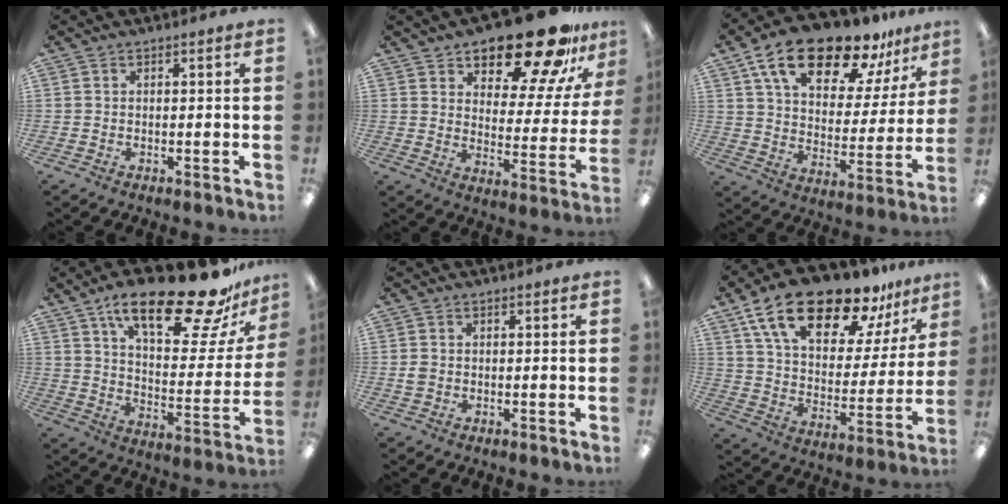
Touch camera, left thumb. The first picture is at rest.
{"total": 20.4, "force": [16.6, 6.7, 9.6], "torque": [-0.135, -0.121, 0.279]}
{"total": 20.4, "force": [14.4, 8.6, 11.6], "torque": [-0.197, -0.080, 0.247]}
{"total": 24.0, "force": [16.5, 7.6, 15.7], "torque": [-0.239, -0.104, 0.269]}
{"total": 1.6, "force": [-0.1, 1.4, 0.8], "torque": [-0.015, 0.004, -0.003]}
{"total": 22.2, "force": [16.0, 8.9, 12.5], "torque": [-0.224, -0.094, 0.280]}